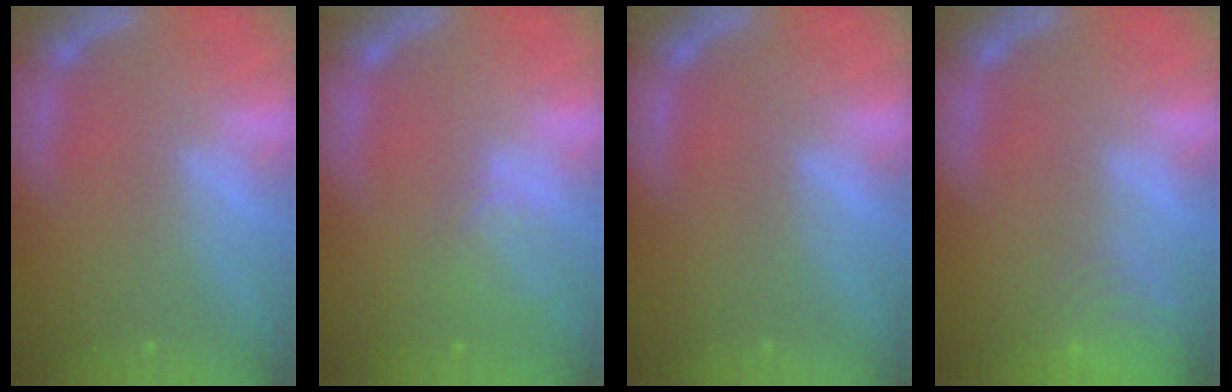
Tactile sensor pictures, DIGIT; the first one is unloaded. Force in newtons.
{"total": 2.9}
{"total": 0.0}
{"total": 8.0}